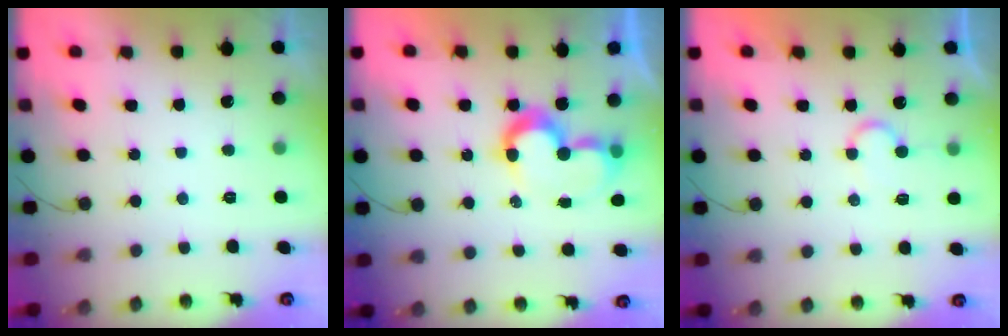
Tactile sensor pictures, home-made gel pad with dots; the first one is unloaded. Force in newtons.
{"total": 9.0, "press": 8.6, "slide": 2.8}
{"total": 6.4, "press": 6.4, "slide": 0.4}